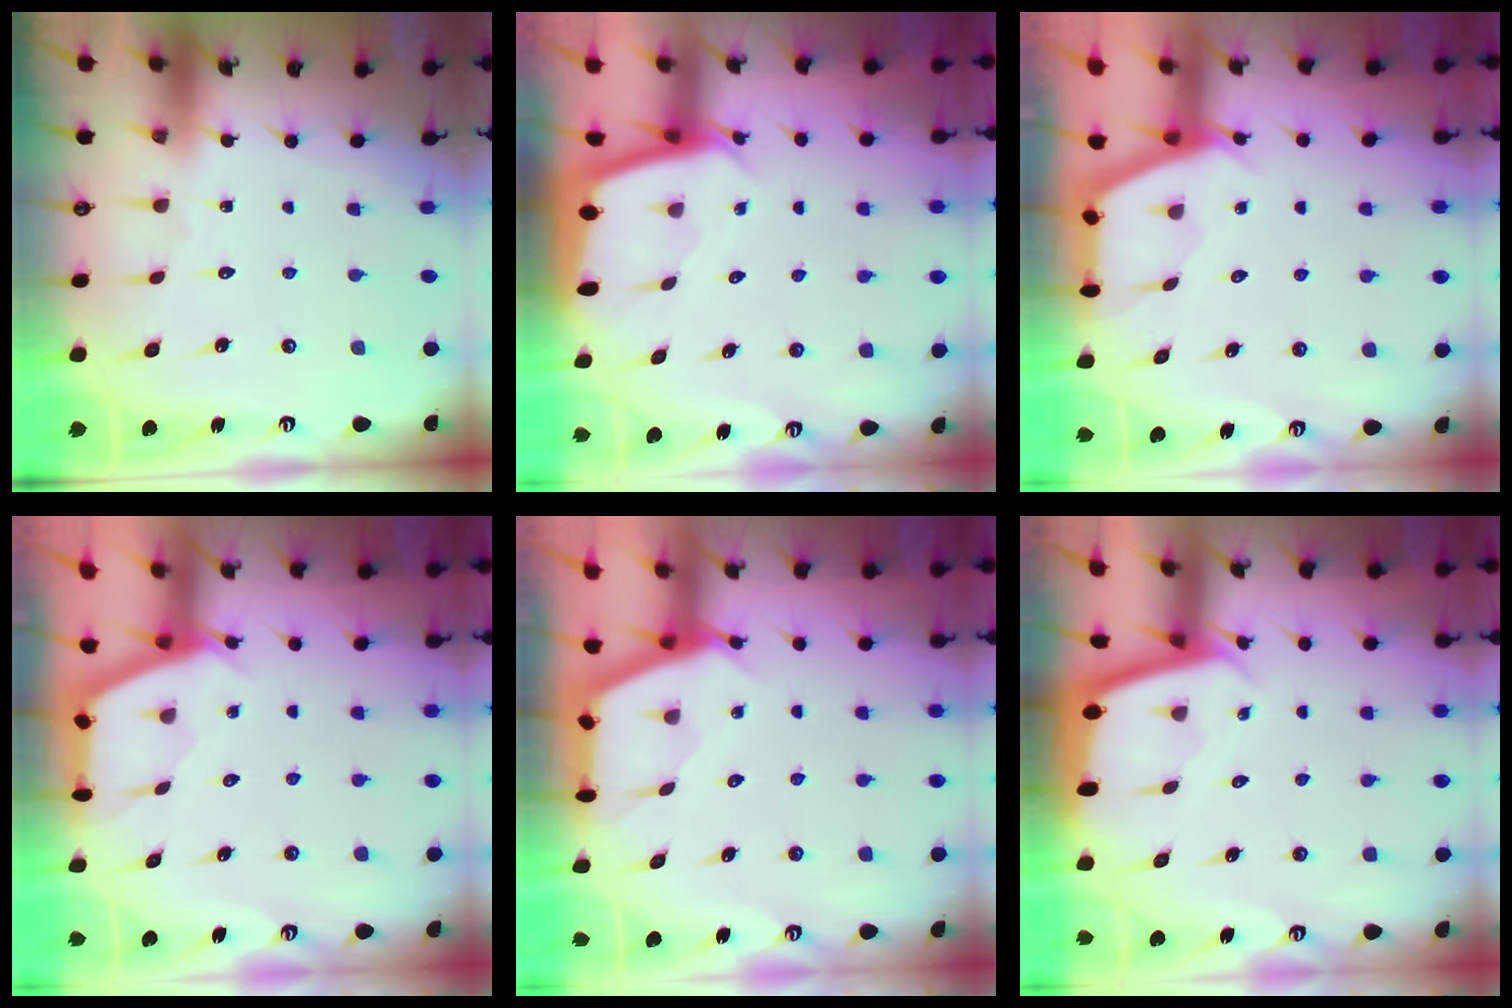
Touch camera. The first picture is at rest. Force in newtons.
{"total": 2.1, "press": 2.1, "slide": 0.1}
{"total": 2.9, "press": 2.9, "slide": 0.3}
{"total": 2.9, "press": 2.8, "slide": 0.3}
{"total": 2.9, "press": 2.9, "slide": 0.3}
{"total": 2.0, "press": 2.0, "slide": 0.1}